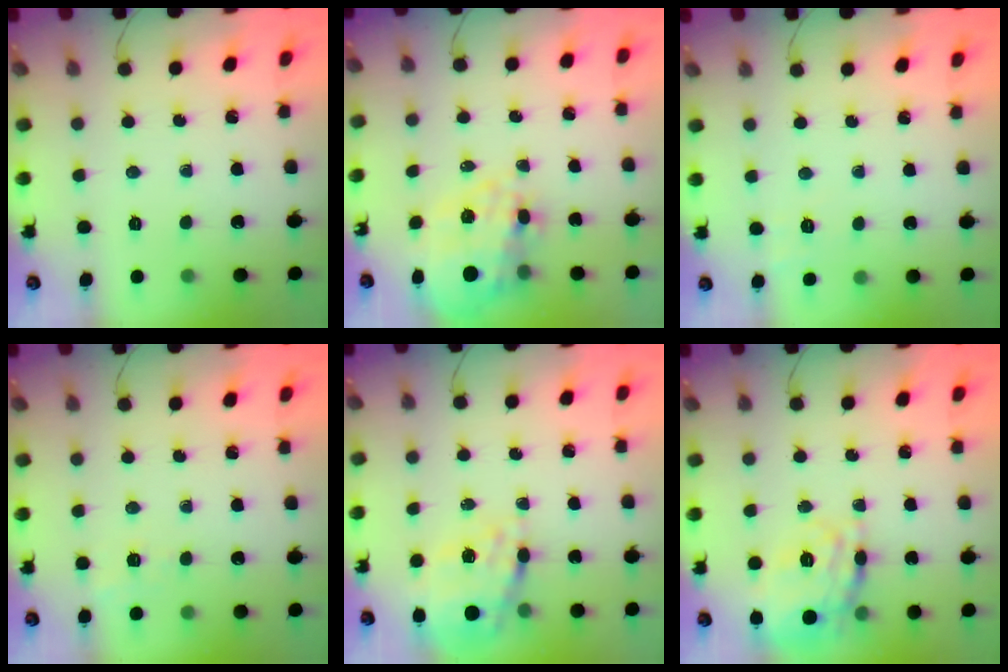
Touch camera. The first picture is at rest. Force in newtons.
{"total": 15.3, "press": 14.9, "slide": 3.6}
{"total": 1.8, "press": 0.5, "slide": 1.7}
{"total": 1.4, "press": 0.6, "slide": 1.3}
{"total": 17.1, "press": 16.6, "slide": 3.9}
{"total": 21.4, "press": 21.3, "slide": 1.0}